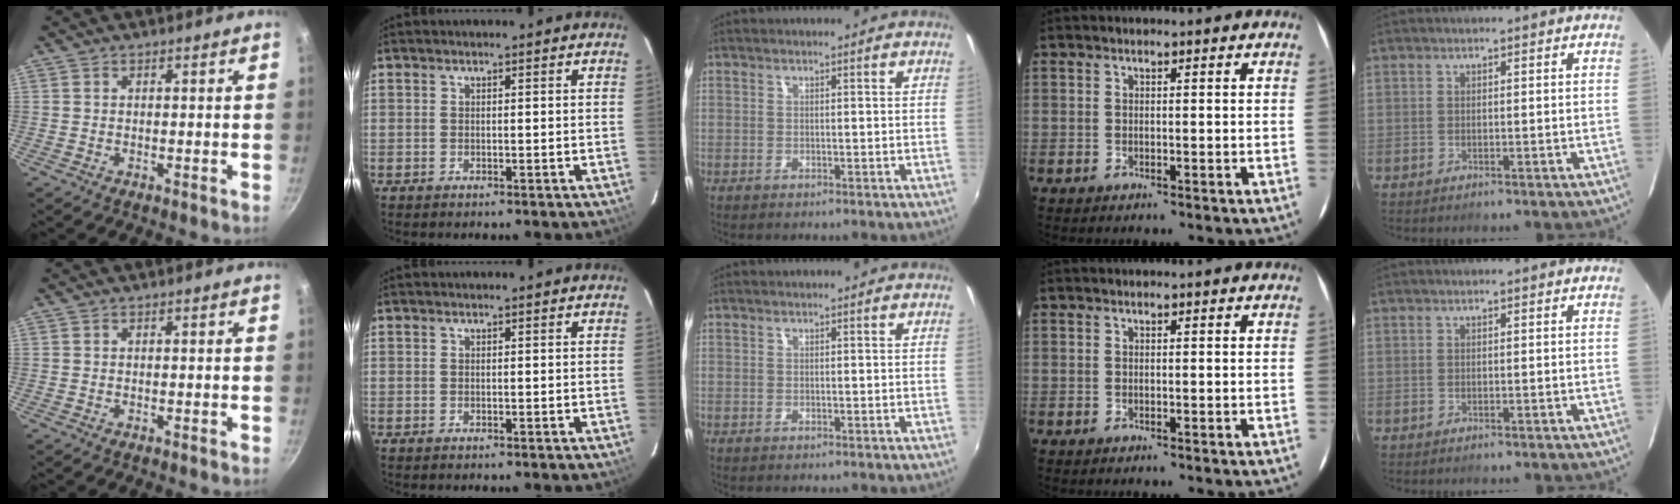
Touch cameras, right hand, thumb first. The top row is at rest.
{}